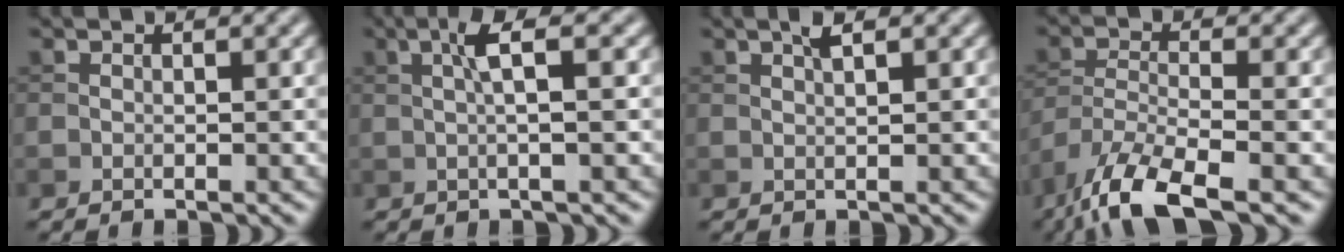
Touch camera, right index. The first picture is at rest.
{"total": 3.2, "force": [0.6, 0.4, 3.2], "torque": [-0.057, 0.009, 0.010]}
{"total": 1.4, "force": [0.8, 0.1, 1.2], "torque": [-0.023, 0.004, 0.013]}
{"total": 8.6, "force": [-6.1, 2.3, 5.7], "torque": [-0.112, -0.011, -0.123]}